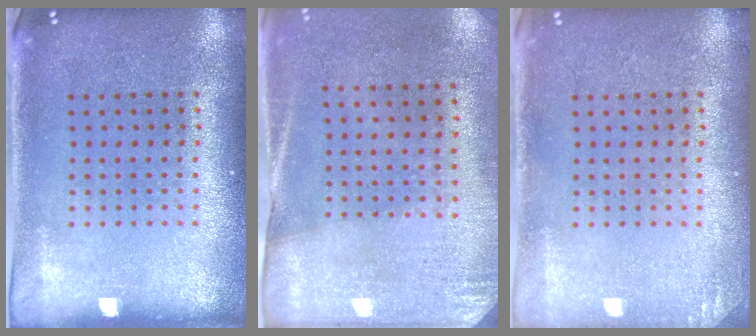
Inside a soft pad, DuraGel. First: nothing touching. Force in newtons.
{"total": 2.6, "press": 2.2, "slide": 1.3}
{"total": 1.0, "press": 1.0, "slide": 0.1}